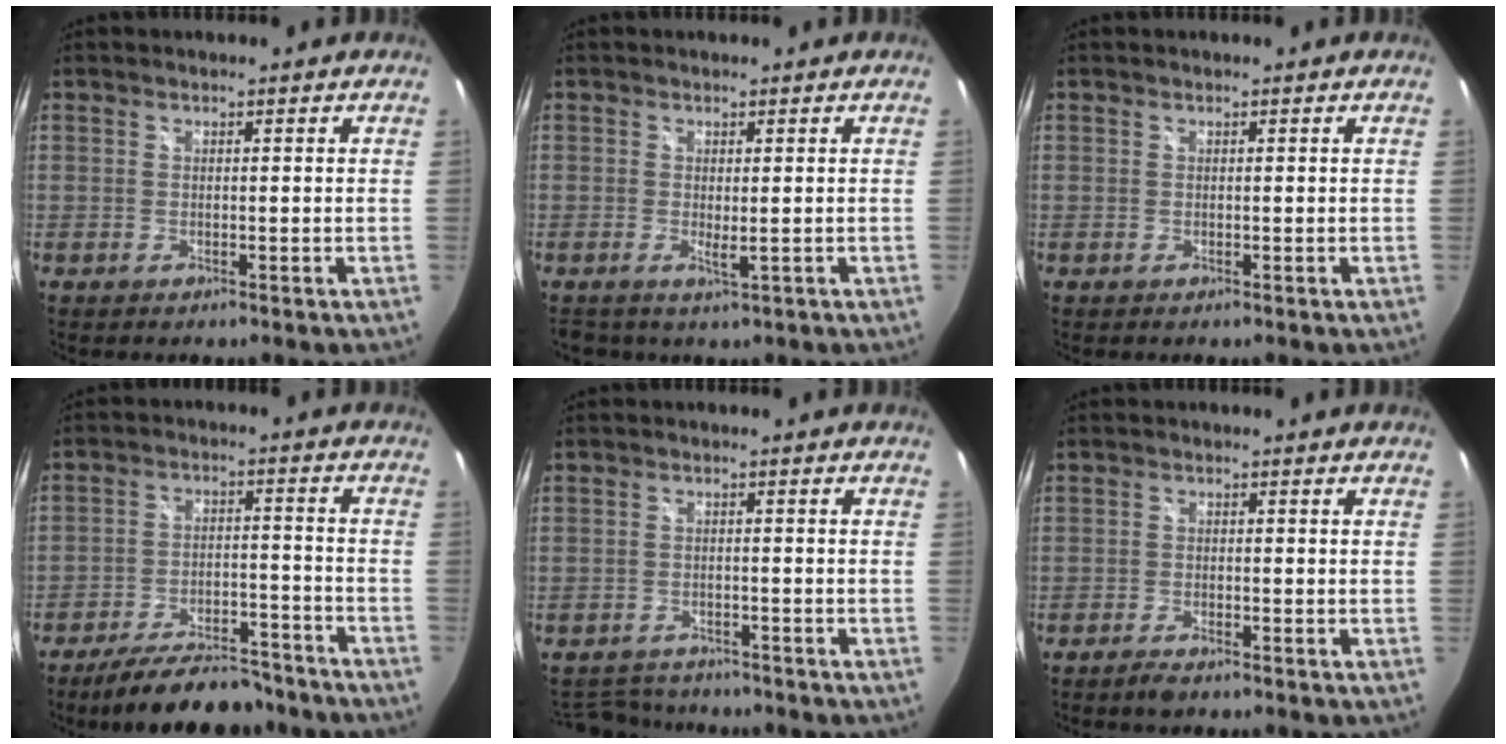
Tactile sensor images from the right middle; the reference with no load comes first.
{"total": 1.4, "force": [-0.3, 0.6, 1.2], "torque": [-0.021, -0.001, -0.004]}
{"total": 0.0}
{"total": 15.7, "force": [-13.5, 4.8, 6.5], "torque": [-0.122, 0.008, -0.185]}
{"total": 7.4, "force": [-6.7, 2.9, 1.5], "torque": [-0.045, 0.011, -0.099]}
{"total": 2.7, "force": [-2.3, 0.7, 1.3], "torque": [-0.036, -0.004, -0.045]}